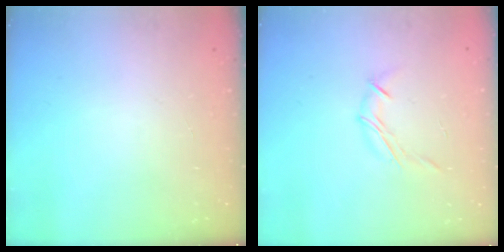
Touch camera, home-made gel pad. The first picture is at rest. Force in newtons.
{"total": 5.6, "press": 5.5, "slide": 0.8}